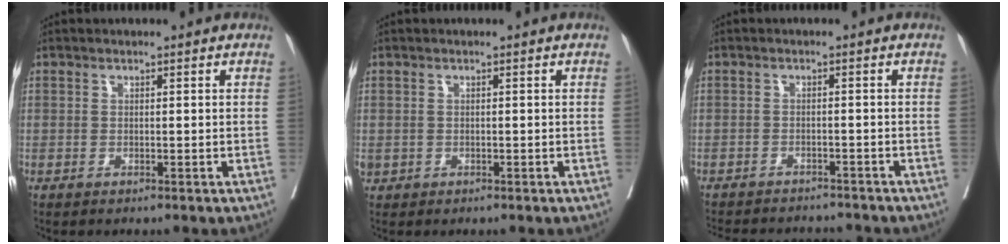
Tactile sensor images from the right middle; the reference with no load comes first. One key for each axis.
{"total": 1.0, "fx": -0.1, "fy": 0.9, "fz": 0.3, "tx": -0.007, "ty": 0.003, "tz": 0.003}
{"total": 10.8, "fx": -10.2, "fy": 2.2, "fz": 2.7, "tx": -0.049, "ty": 0.002, "tz": -0.130}